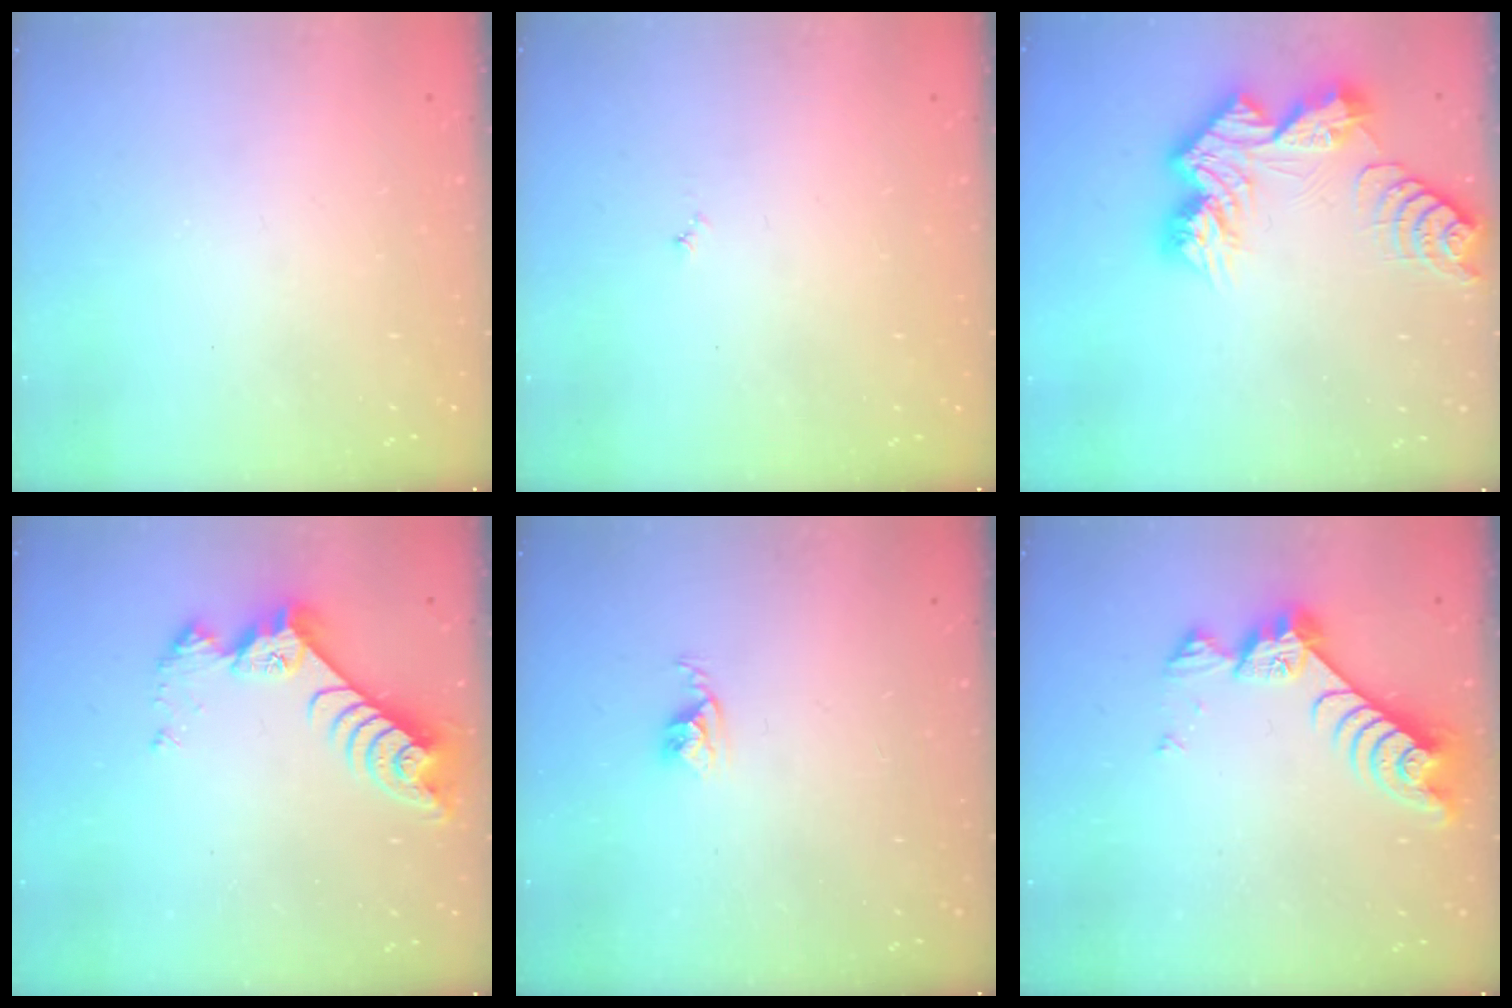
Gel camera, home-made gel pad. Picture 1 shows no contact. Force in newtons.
{"total": 3.0, "press": 2.9, "slide": 0.3}
{"total": 13.3, "press": 13.3, "slide": 1.3}
{"total": 9.4, "press": 9.3, "slide": 0.8}
{"total": 2.5, "press": 2.5, "slide": 0.4}
{"total": 7.4, "press": 7.3, "slide": 0.9}